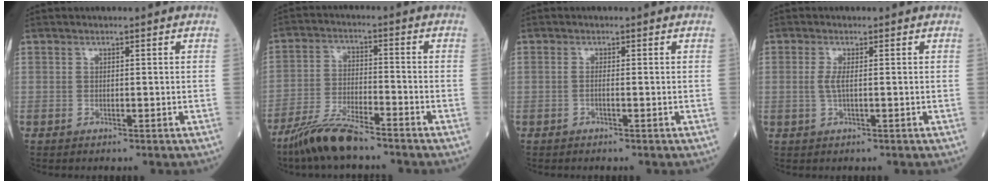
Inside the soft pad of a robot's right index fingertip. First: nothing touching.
{"total": 8.5, "force": [-6.9, 1.0, 4.9], "torque": [-0.100, -0.022, -0.134]}
{"total": 0.6, "force": [-0.3, 0.0, 0.6], "torque": [-0.010, 0.001, -0.007]}
{"total": 1.8, "force": [0.0, 0.2, 1.8], "torque": [-0.049, -0.002, 0.001]}